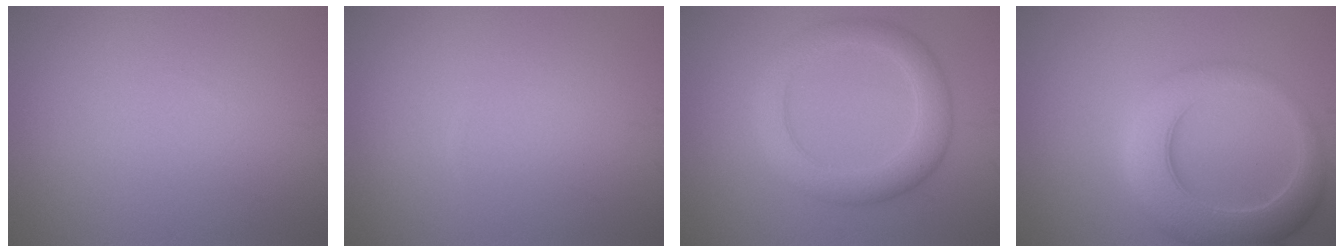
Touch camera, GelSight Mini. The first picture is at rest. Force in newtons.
{"total": 0.0}
{"total": 4.6, "press": 4.6, "slide": 0.1}
{"total": 6.7, "press": 6.7, "slide": 0.4}